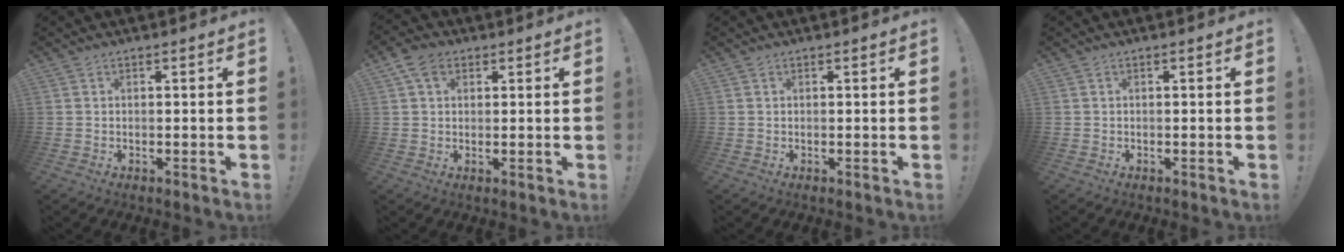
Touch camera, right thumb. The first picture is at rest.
{"total": 5.6, "force": [2.5, 4.1, 2.8], "torque": [-0.048, 0.000, 0.052]}
{"total": 0.0}
{"total": 0.0}